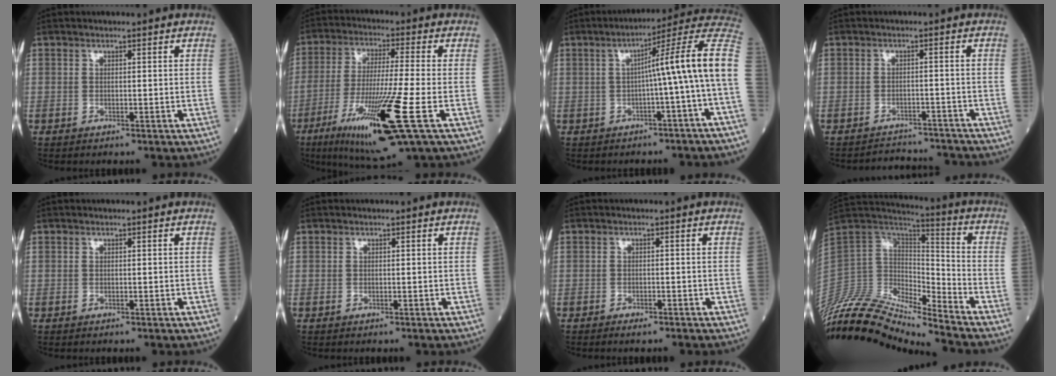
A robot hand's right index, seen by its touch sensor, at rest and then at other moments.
{"total": 16.3, "force": [-6.4, -0.2, 15.0], "torque": [-0.300, -0.044, -0.116]}
{"total": 12.3, "force": [-0.7, -1.8, 12.1], "torque": [-0.153, 0.032, -0.019]}
{"total": 6.0, "force": [-6.0, 0.7, -0.6], "torque": [0.011, 0.012, -0.081]}
{"total": 0.0}
{"total": 0.0}
{"total": 1.4, "force": [-1.2, 0.1, 0.7], "torque": [-0.011, -0.001, -0.018]}
{"total": 17.7, "force": [-17.0, 1.5, 4.6], "torque": [-0.090, 0.058, -0.313]}